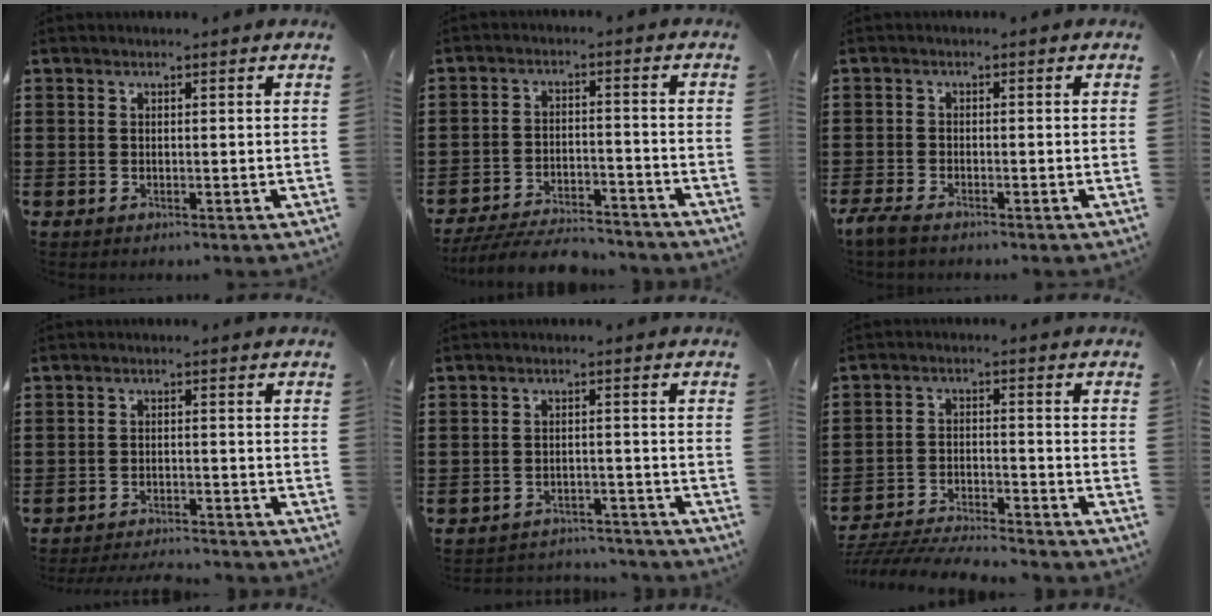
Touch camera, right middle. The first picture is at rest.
{"total": 6.1, "force": [-5.8, 0.7, 1.5], "torque": [-0.034, 0.002, -0.115]}
{"total": 2.2, "force": [-1.8, 0.3, 1.2], "torque": [-0.037, -0.003, -0.039]}
{"total": 2.8, "force": [-2.8, 0.1, 0.3], "torque": [-0.010, -0.002, -0.058]}
{"total": 3.0, "force": [-3.0, 0.2, -0.1], "torque": [-0.007, -0.002, -0.063]}
{"total": 5.5, "force": [-5.4, 0.3, 1.1], "torque": [-0.032, -0.002, -0.110]}